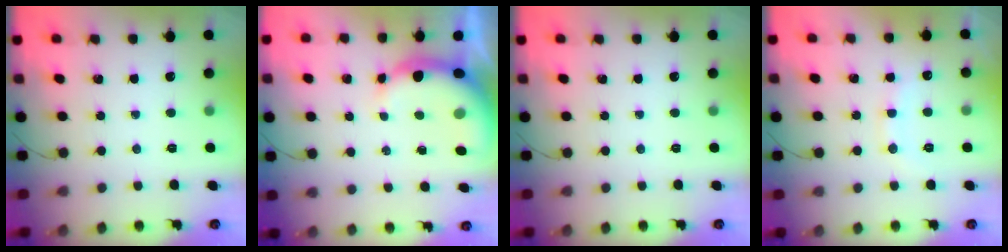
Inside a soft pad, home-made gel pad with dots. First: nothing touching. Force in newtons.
{"total": 8.3, "press": 8.1, "slide": 1.7}
{"total": 0.0}
{"total": 9.8, "press": 9.7, "slide": 1.2}